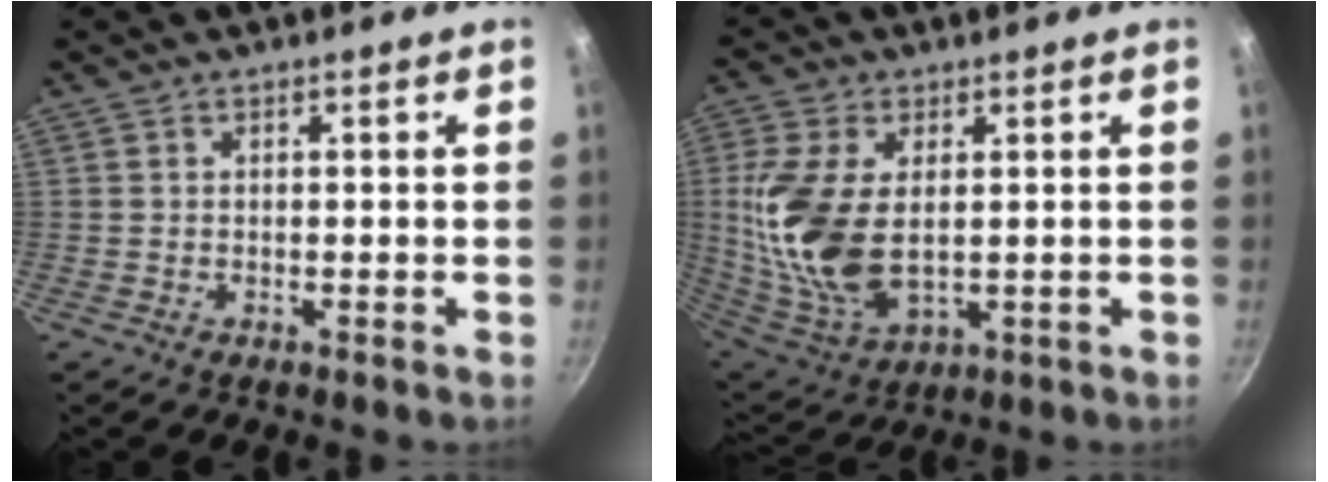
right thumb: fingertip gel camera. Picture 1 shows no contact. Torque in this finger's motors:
{"motor_torque": [1.16, 1.26, 1.73, 0.20, 0.58]}